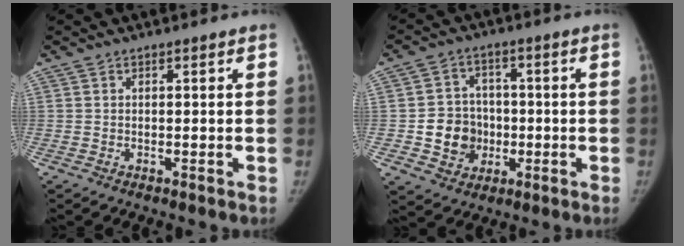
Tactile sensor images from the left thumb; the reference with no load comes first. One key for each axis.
{"total": 9.5, "fx": -1.4, "fy": 8.6, "fz": 3.8, "tx": -0.023, "ty": 0.010, "tz": -0.019}